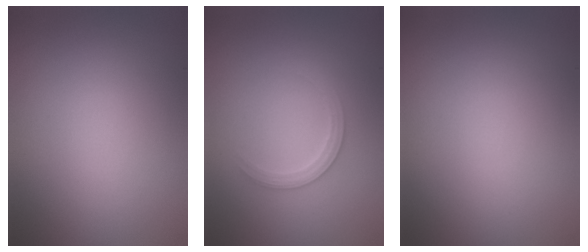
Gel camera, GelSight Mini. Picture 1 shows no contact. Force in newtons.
{"total": 1.9, "press": 1.9, "slide": 0.2}
{"total": 0.0}